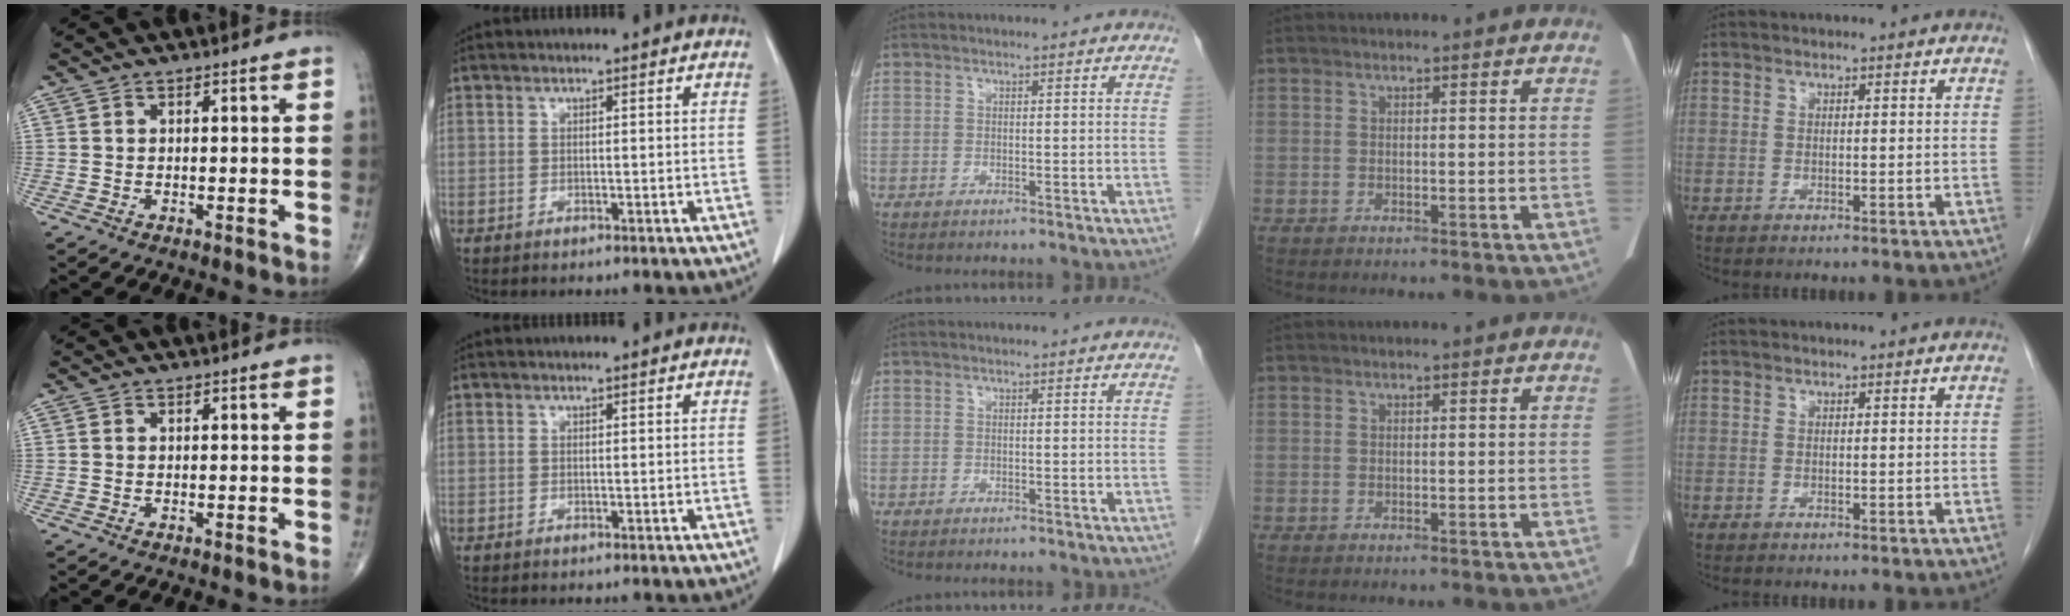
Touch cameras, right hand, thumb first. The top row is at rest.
{}